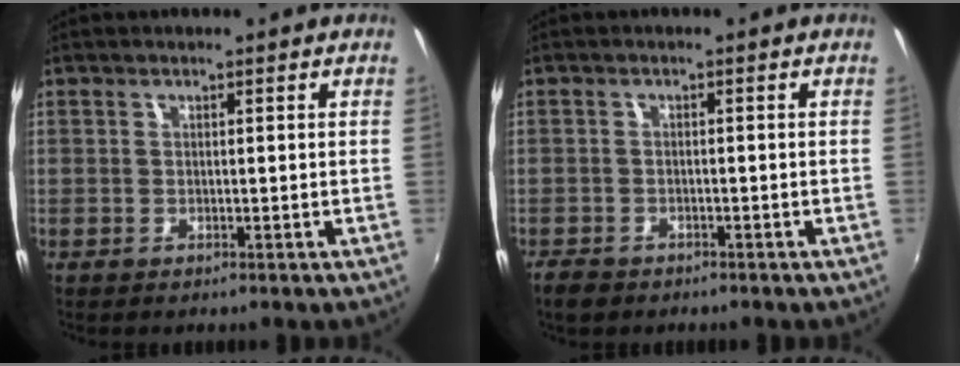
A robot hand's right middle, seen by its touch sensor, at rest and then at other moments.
{"total": 3.1, "force": [-2.5, 1.6, 1.2], "torque": [-0.034, -0.005, -0.046]}